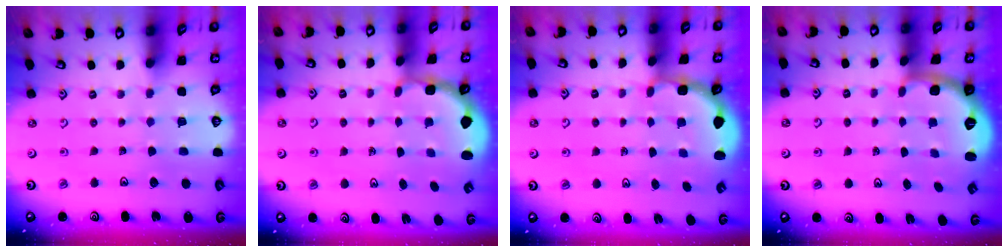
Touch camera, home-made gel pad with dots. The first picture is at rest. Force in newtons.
{"total": 2.9, "press": 1.9, "slide": 2.2}
{"total": 2.8, "press": 2.5, "slide": 1.4}
{"total": 2.6, "press": 1.6, "slide": 2.1}